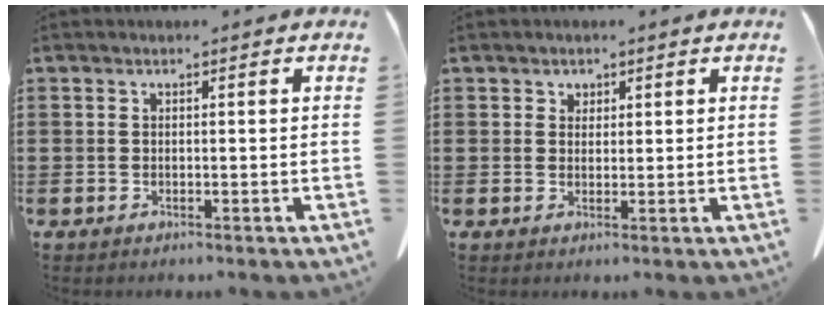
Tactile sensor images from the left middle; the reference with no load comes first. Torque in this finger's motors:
{"motor_torque": [-0.73, 0.58, -0.03, -0.02]}